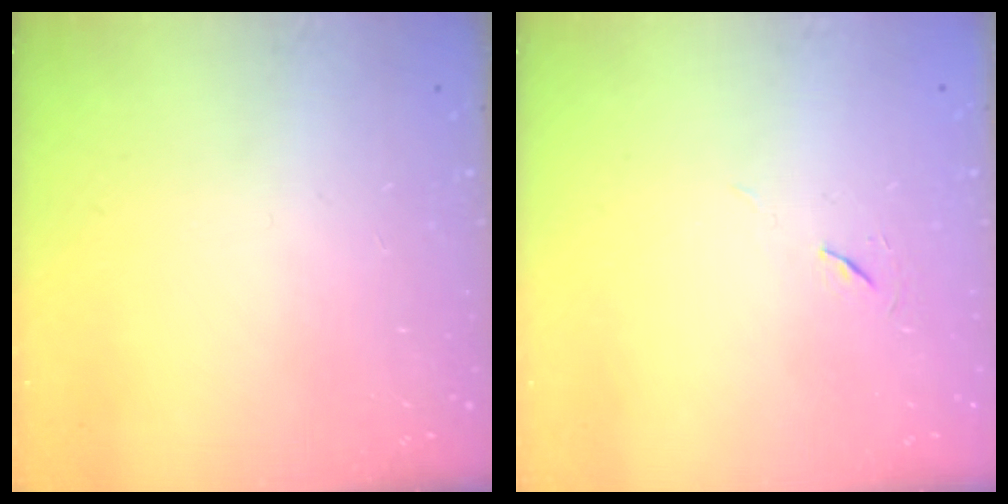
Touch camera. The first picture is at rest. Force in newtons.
{"total": 5.7, "press": 5.2, "slide": 2.4}